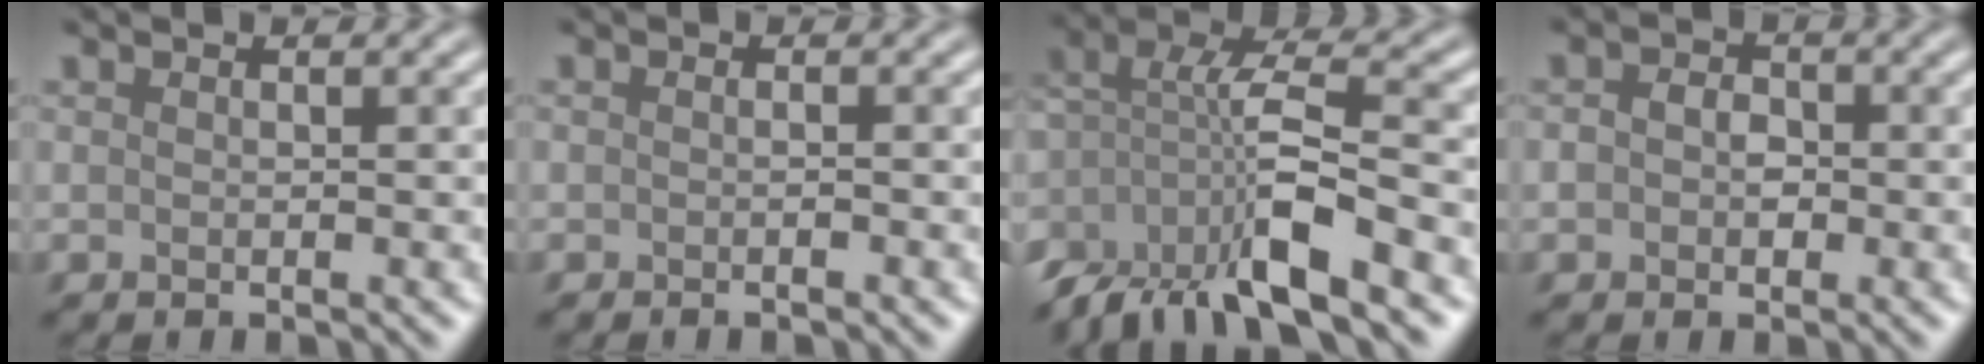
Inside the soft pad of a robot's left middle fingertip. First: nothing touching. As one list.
[{"total": 0.6, "force": [-0.4, 0.1, 0.5], "torque": [-0.004, -0.001, -0.005]}, {"total": 8.0, "force": [-4.5, 2.2, 6.2], "torque": [-0.102, 0.006, -0.095]}, {"total": 2.3, "force": [0.0, 1.9, 1.3], "torque": [-0.010, 0.003, -0.012]}]